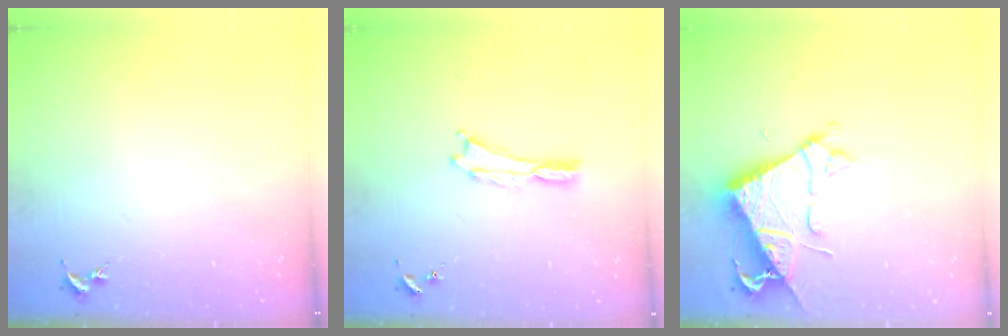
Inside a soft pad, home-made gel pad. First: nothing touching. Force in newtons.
{"total": 0.0}
{"total": 6.8, "press": 6.7, "slide": 0.6}